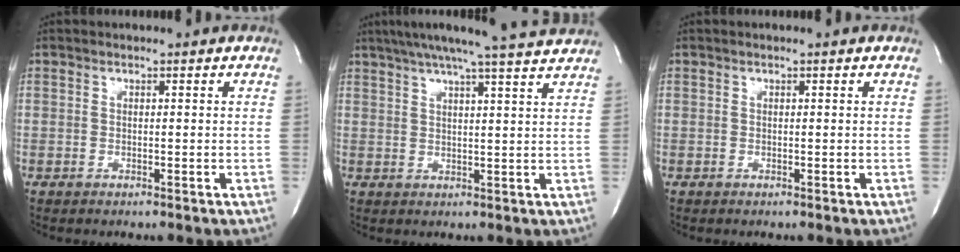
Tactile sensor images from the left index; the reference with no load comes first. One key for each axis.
{"total": 13.9, "fx": 12.4, "fy": -0.9, "fz": 6.1, "tx": -0.106, "ty": 0.003, "tz": 0.162}
{"total": 0.0}